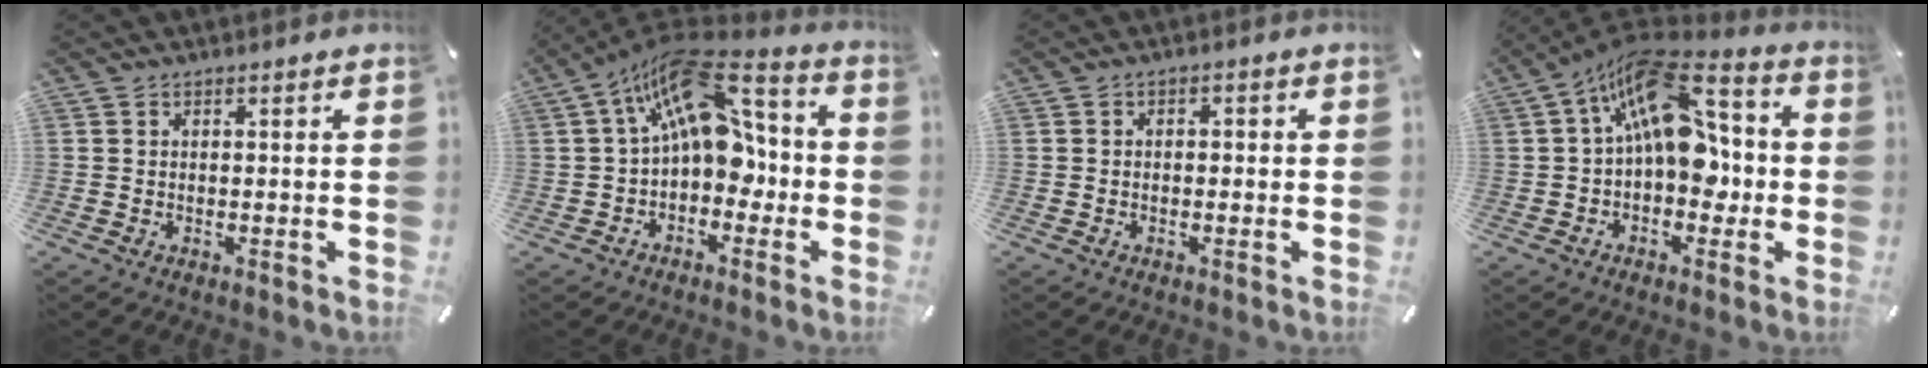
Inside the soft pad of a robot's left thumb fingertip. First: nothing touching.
{"total": 17.5, "force": [5.1, 10.1, 13.3], "torque": [-0.232, -0.024, 0.086]}
{"total": 1.1, "force": [-0.4, 0.7, 0.8], "torque": [-0.015, 0.004, -0.009]}
{"total": 19.1, "force": [4.0, 11.1, 15.0], "torque": [-0.242, -0.021, 0.064]}